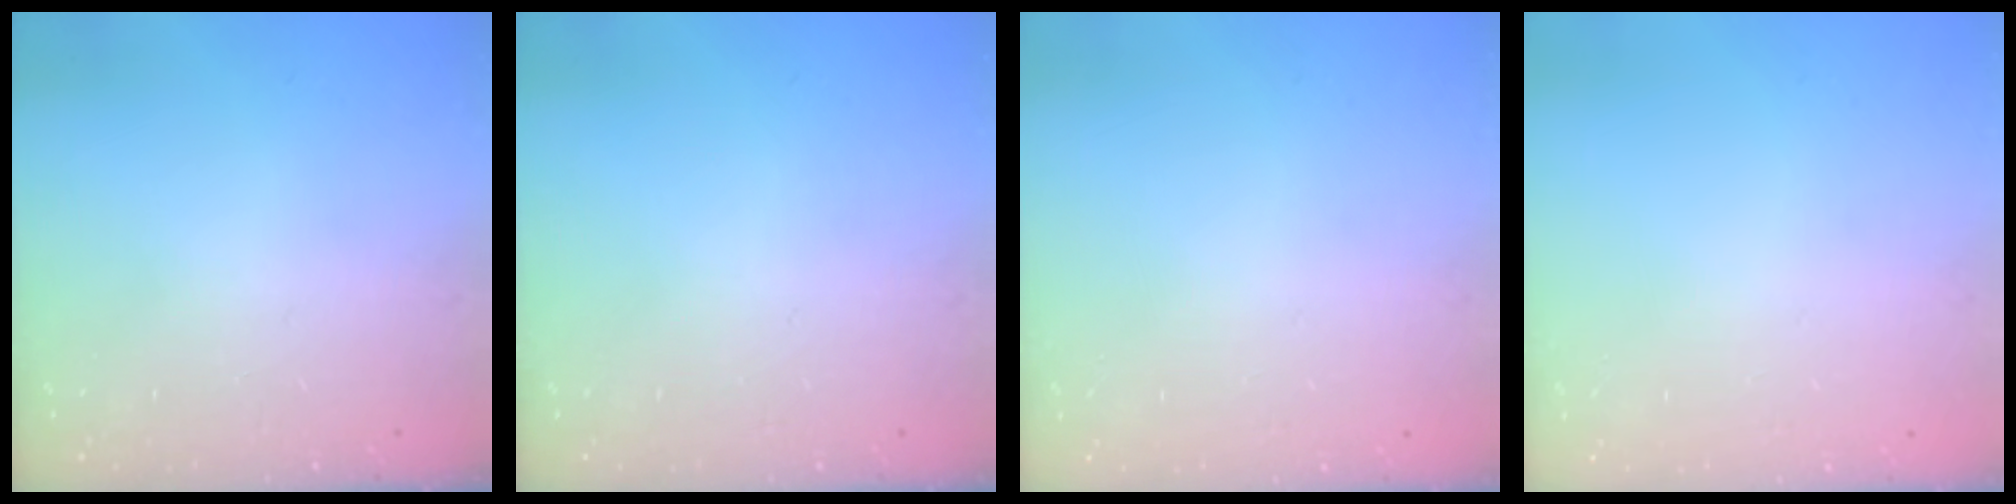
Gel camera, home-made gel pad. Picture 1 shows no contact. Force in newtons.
{"total": 0.0}
{"total": 0.0}
{"total": 0.0}